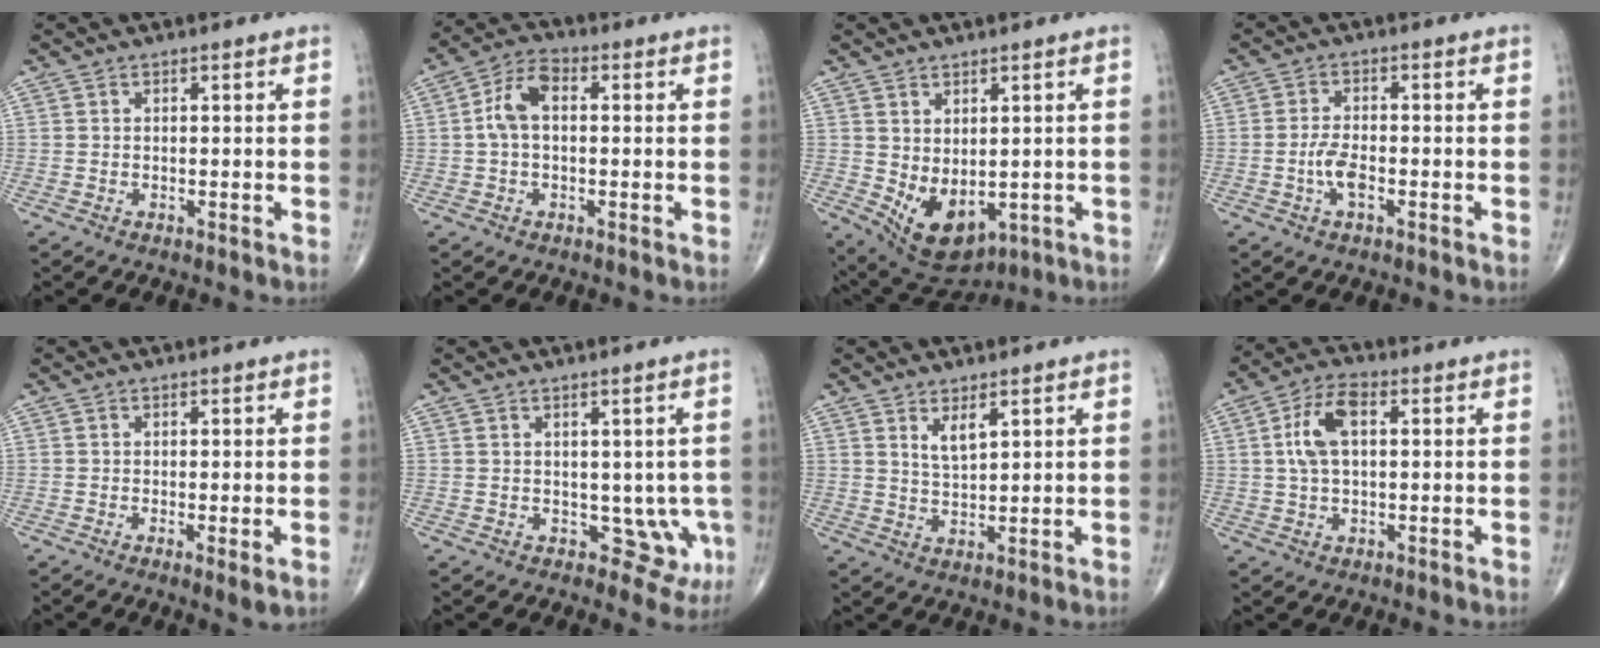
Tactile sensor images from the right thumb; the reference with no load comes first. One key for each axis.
{"total": 6.8, "fx": 0.4, "fy": 4.0, "fz": 5.5, "tx": -0.105, "ty": 0.023, "tz": -0.002}
{"total": 9.7, "fx": -1.2, "fy": 5.8, "fz": 7.6, "tx": -0.108, "ty": -0.008, "tz": 0.010}
{"total": 4.4, "fx": -1.5, "fy": 1.9, "fz": 3.7, "tx": -0.072, "ty": 0.011, "tz": -0.030}
{"total": 2.2, "fx": -0.5, "fy": 0.3, "fz": 2.1, "tx": -0.041, "ty": -0.010, "tz": -0.010}
{"total": 5.0, "fx": -0.3, "fy": 3.8, "fz": 3.2, "tx": 0.002, "ty": -0.003, "tz": 0.007}
{"total": 3.9, "fx": 2.1, "fy": 1.3, "fz": 2.9, "tx": -0.046, "ty": -0.021, "tz": 0.043}
{"total": 8.4, "fx": 1.5, "fy": 4.3, "fz": 7.0, "tx": -0.139, "ty": 0.015, "tz": 0.025}